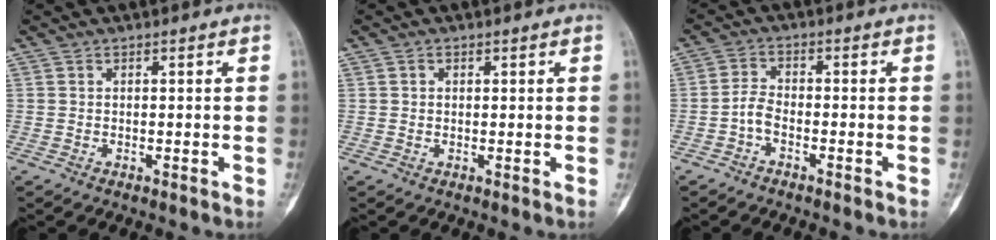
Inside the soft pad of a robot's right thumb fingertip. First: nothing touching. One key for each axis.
{"total": 0.8, "fx": 0.2, "fy": 0.8, "fz": 0.2, "tx": 0.006, "ty": 0.003, "tz": 0.000}
{"total": 3.3, "fx": -1.8, "fy": 1.8, "fz": 2.1, "tx": -0.040, "ty": 0.020, "tz": -0.043}